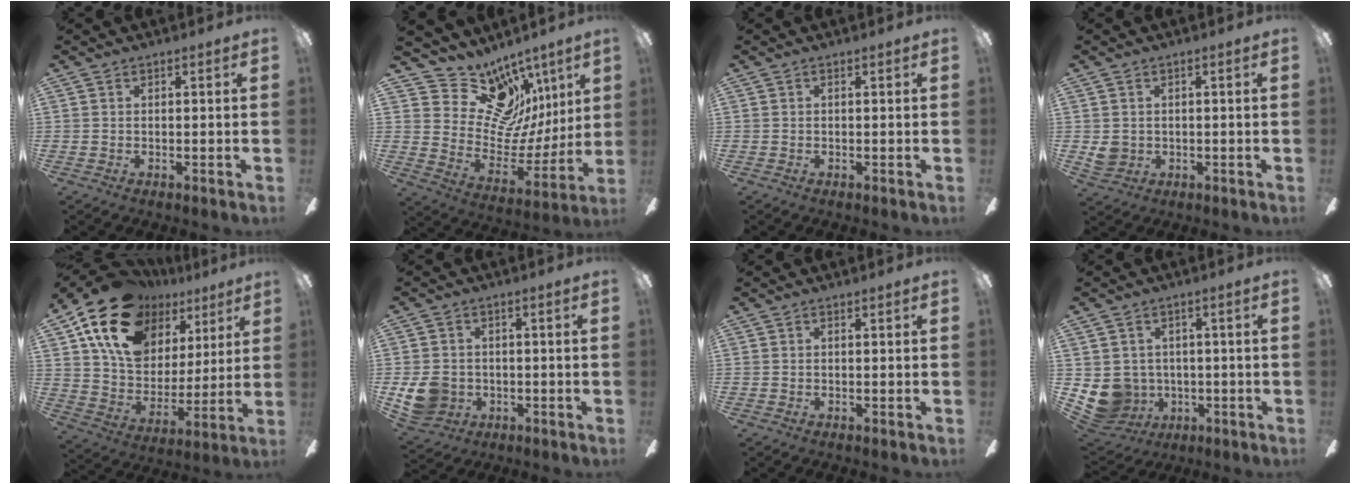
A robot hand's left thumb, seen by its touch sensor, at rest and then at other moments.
{"total": 17.9, "force": [11.1, 12.1, 7.1], "torque": [-0.108, -0.089, 0.209]}
{"total": 0.0}
{"total": 3.3, "force": [0.4, 3.0, 1.3], "torque": [-0.016, 0.003, 0.010]}
{"total": 20.0, "force": [12.9, 12.5, 8.8], "torque": [-0.176, -0.060, 0.242]}
{"total": 8.2, "force": [-1.5, 7.2, 3.7], "torque": [-0.084, 0.013, -0.026]}
{"total": 0.0}
{"total": 8.3, "force": [-0.9, 8.0, 2.0], "torque": [-0.091, -0.005, -0.014]}